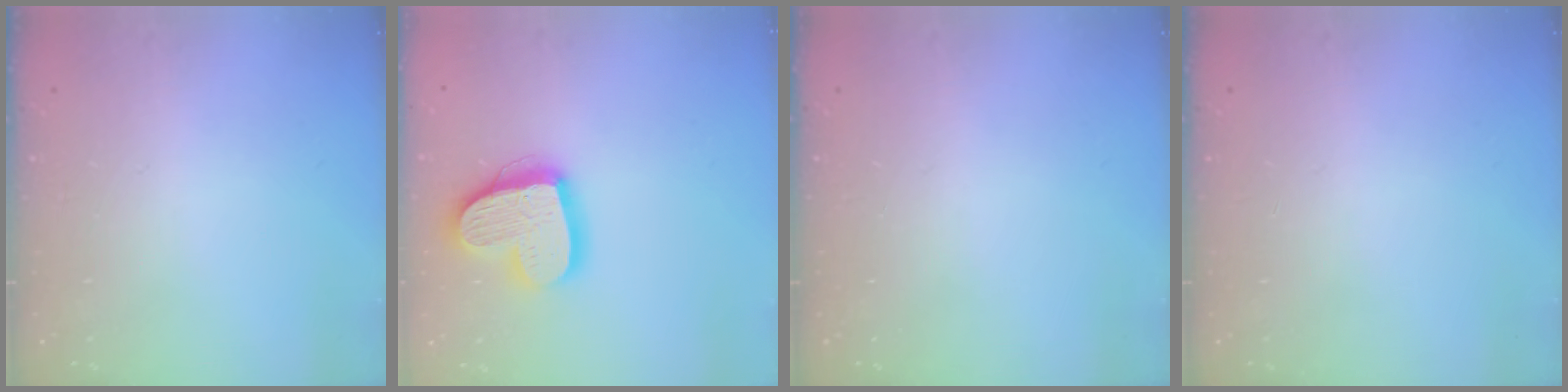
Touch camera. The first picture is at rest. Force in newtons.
{"total": 18.1, "press": 18.0, "slide": 1.8}
{"total": 0.0}
{"total": 0.0}